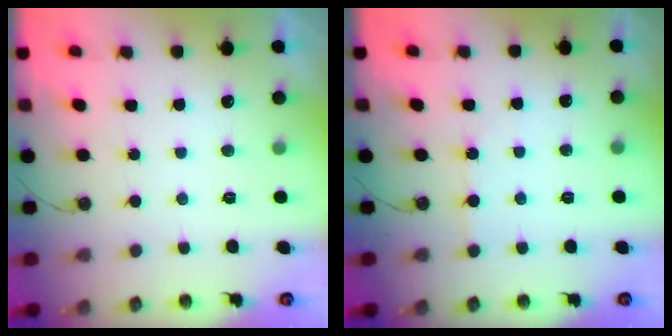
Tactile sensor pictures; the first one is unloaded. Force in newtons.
{"total": 2.7, "press": 2.7, "slide": 0.4}